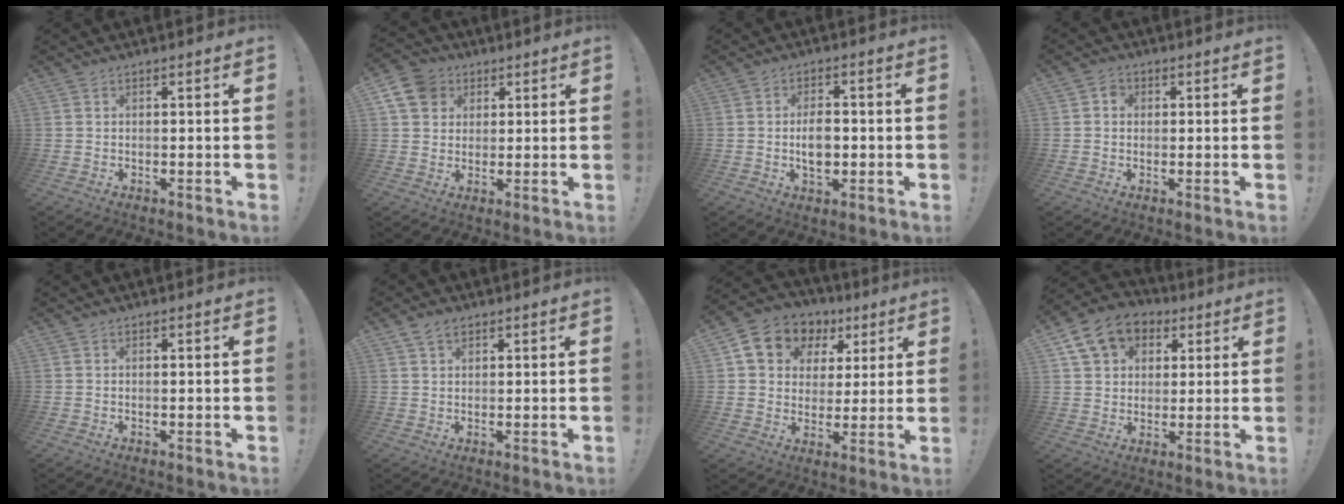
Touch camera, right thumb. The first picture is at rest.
{"total": 9.5, "force": [4.1, 7.9, 3.5], "torque": [-0.066, -0.017, 0.081]}
{"total": 6.6, "force": [-1.0, 4.3, 4.9], "torque": [-0.069, -0.002, -0.024]}
{"total": 2.3, "force": [-0.1, 2.0, 1.1], "torque": [-0.011, 0.001, -0.003]}
{"total": 0.0}
{"total": 3.3, "force": [2.1, 1.9, 1.7], "torque": [-0.025, -0.005, 0.039]}
{"total": 12.1, "force": [5.7, 9.5, 4.9], "torque": [-0.082, -0.025, 0.111]}
{"total": 12.8, "force": [5.6, 10.0, 5.7], "torque": [-0.084, -0.021, 0.112]}